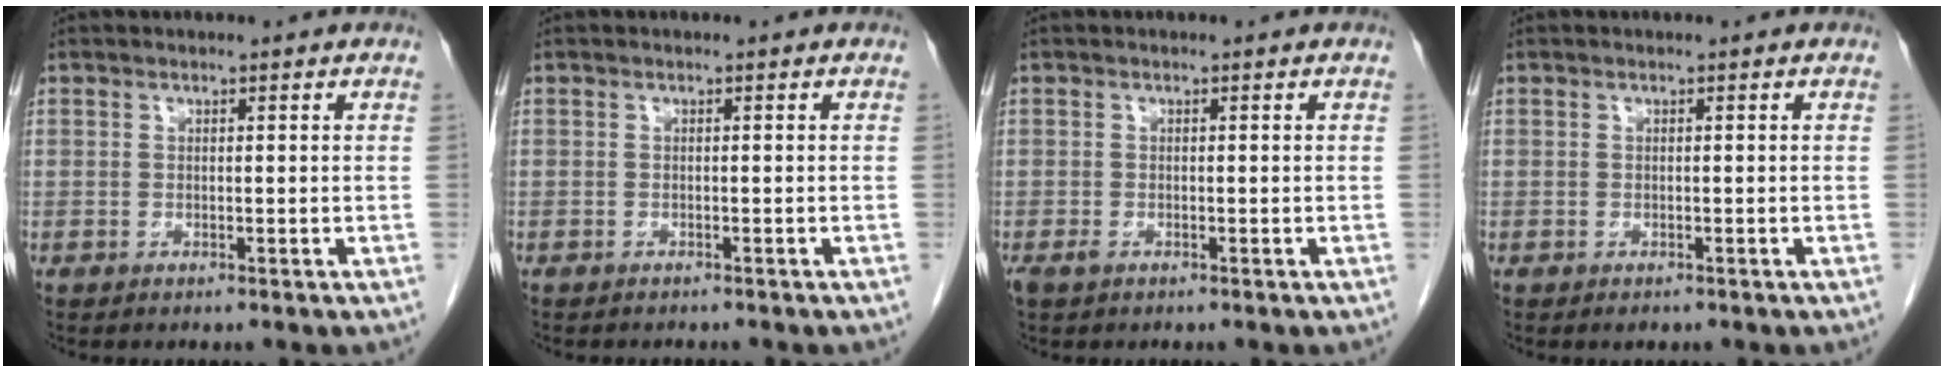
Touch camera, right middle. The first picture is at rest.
{"total": 1.8, "force": [-1.6, 0.5, 0.5], "torque": [-0.014, -0.004, -0.019]}
{"total": 1.2, "force": [-0.6, 0.6, 0.8], "torque": [-0.021, -0.002, -0.008]}
{"total": 0.7, "force": [-0.5, 0.4, 0.4], "torque": [-0.007, 0.000, -0.004]}